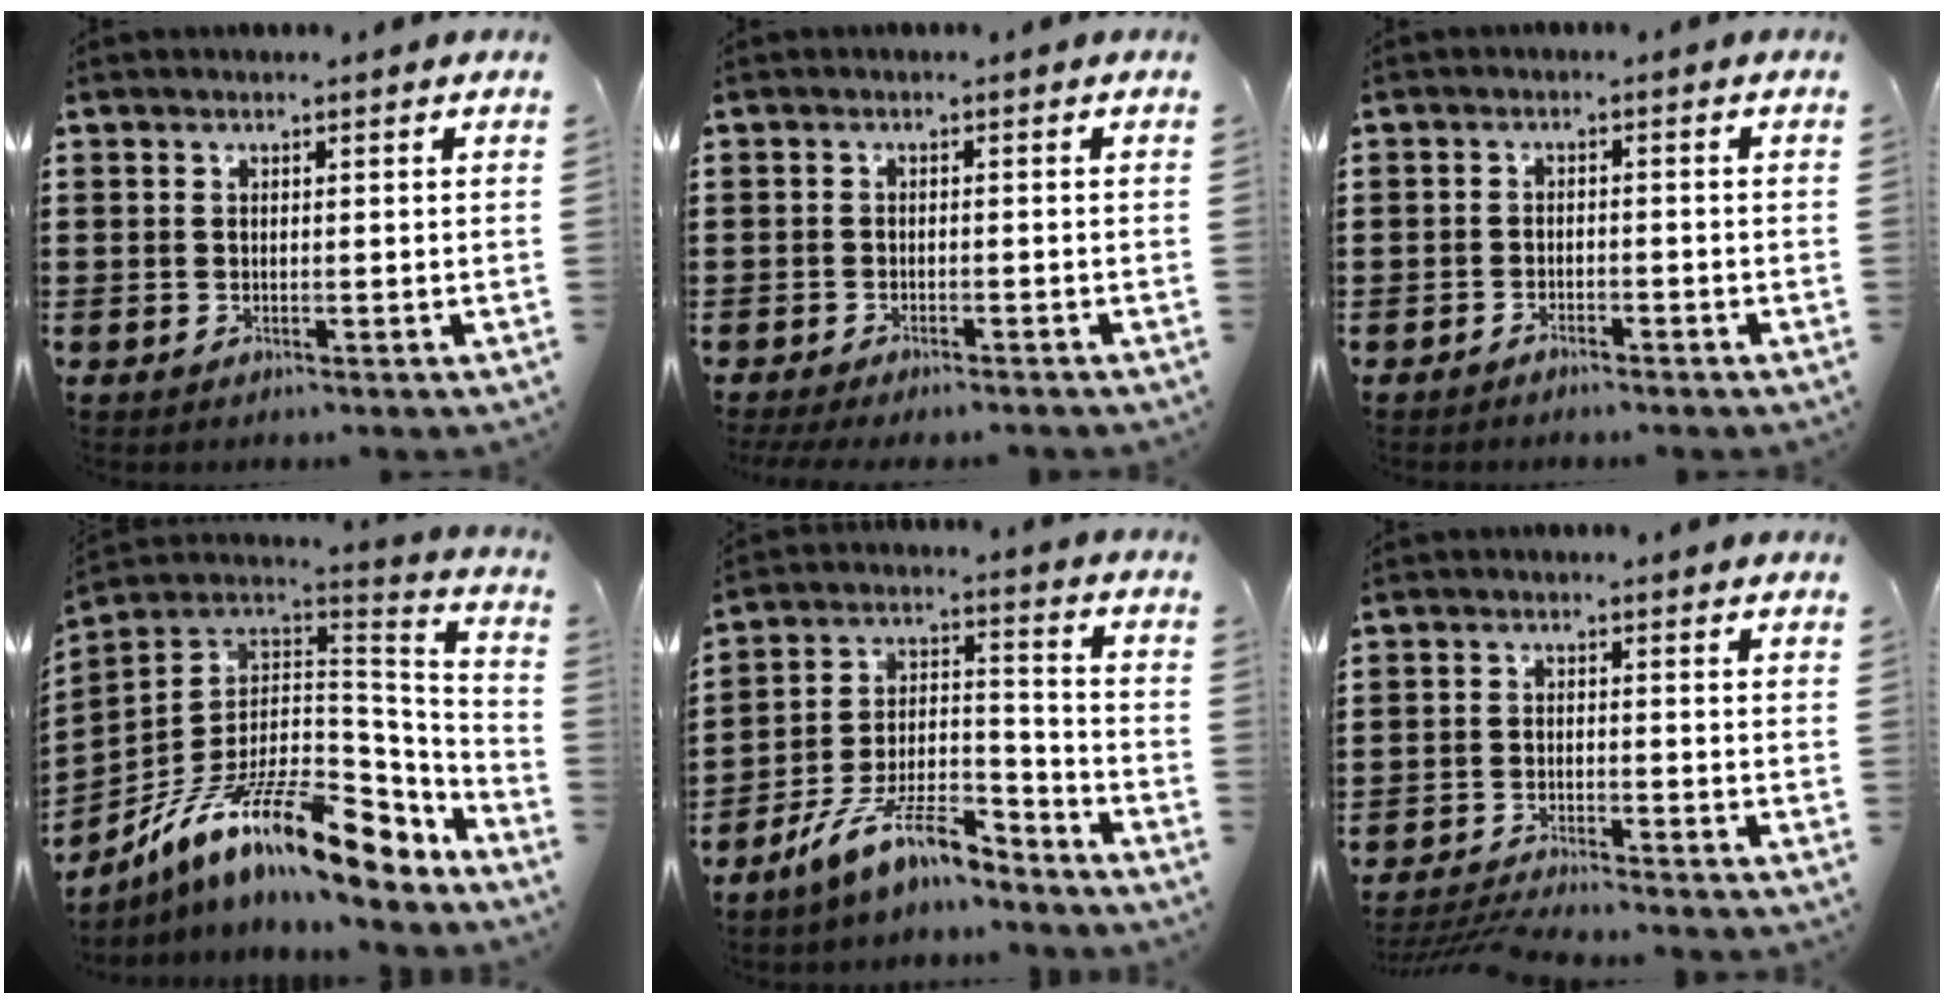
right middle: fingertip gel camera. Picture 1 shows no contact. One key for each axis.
{"total": 1.6, "fx": -1.5, "fy": 0.1, "fz": 0.3, "tx": -0.009, "ty": 0.000, "tz": -0.030}
{"total": 1.6, "fx": -1.6, "fy": 0.3, "fz": 0.2, "tx": -0.009, "ty": 0.002, "tz": -0.033}
{"total": 16.1, "fx": -9.4, "fy": 4.9, "fz": 12.1, "tx": -0.235, "ty": 0.019, "tz": -0.168}
{"total": 11.2, "fx": -9.2, "fy": 2.2, "fz": 5.9, "tx": -0.112, "ty": 0.020, "tz": -0.178}
{"total": 3.2, "fx": -3.2, "fy": 0.0, "fz": 0.7, "tx": -0.020, "ty": -0.003, "tz": -0.068}